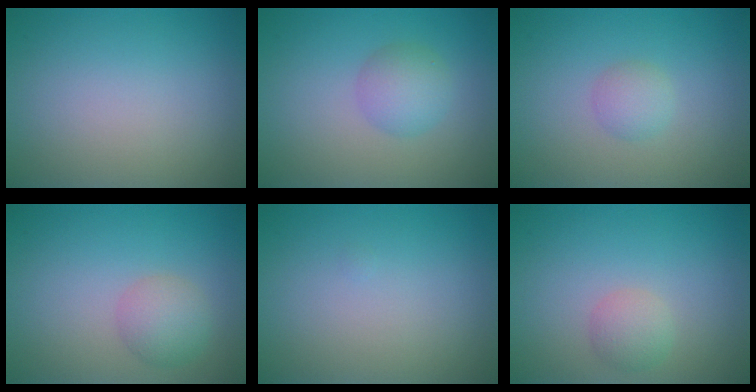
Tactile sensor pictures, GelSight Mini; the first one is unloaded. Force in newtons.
{"total": 2.7, "press": 2.7, "slide": 0.1}
{"total": 1.6, "press": 1.6, "slide": 0.0}
{"total": 2.6, "press": 2.6, "slide": 0.1}
{"total": 0.0}
{"total": 1.8, "press": 1.8, "slide": 0.1}